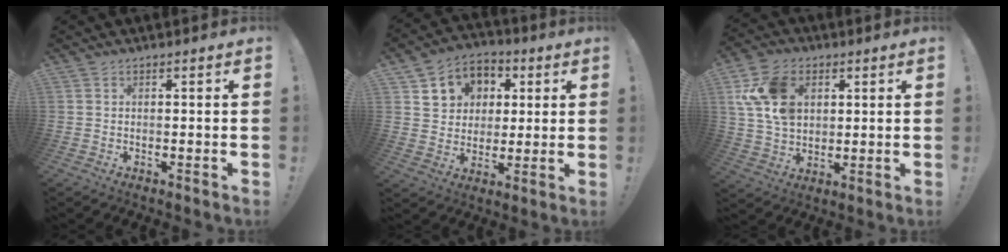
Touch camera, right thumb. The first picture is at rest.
{"total": 10.0, "force": [3.5, 9.0, 2.6], "torque": [-0.033, -0.019, 0.072]}
{"total": 14.7, "force": [4.9, 10.7, 8.9], "torque": [-0.162, -0.005, 0.097]}